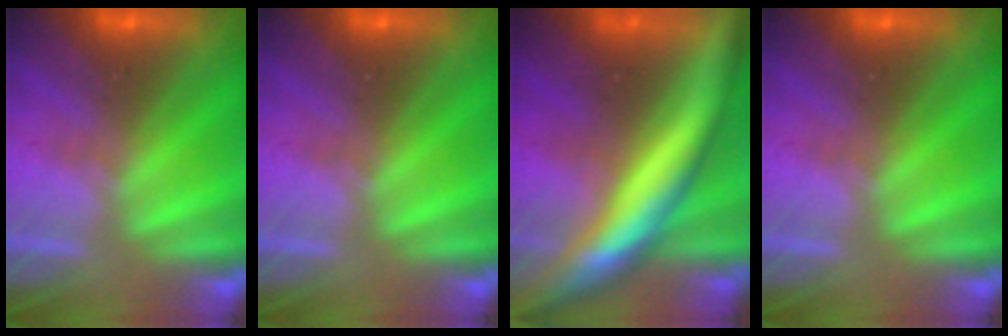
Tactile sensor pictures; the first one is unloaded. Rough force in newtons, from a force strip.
{"total": 0.0}
{"total": 8.7}
{"total": 0.0}